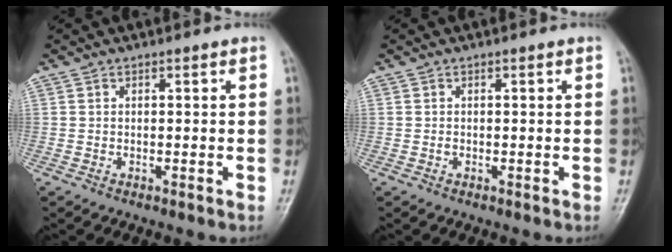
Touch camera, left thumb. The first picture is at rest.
{"total": 0.5, "force": [-0.1, 0.3, 0.4], "torque": [-0.003, 0.001, 0.001]}